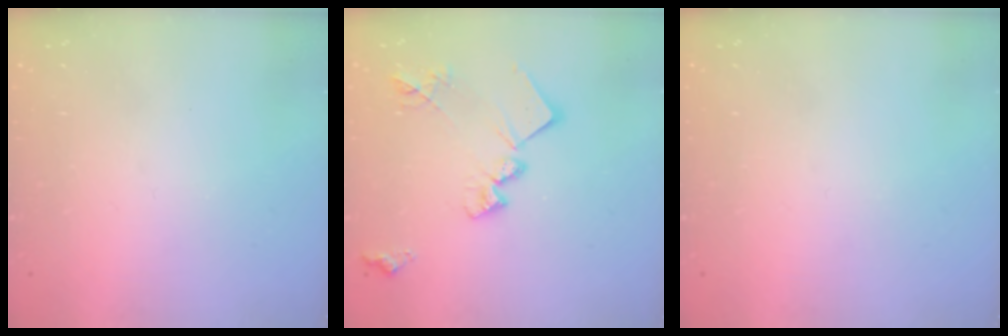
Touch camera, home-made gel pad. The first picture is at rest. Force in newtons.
{"total": 16.9, "press": 16.9, "slide": 0.7}
{"total": 0.0}